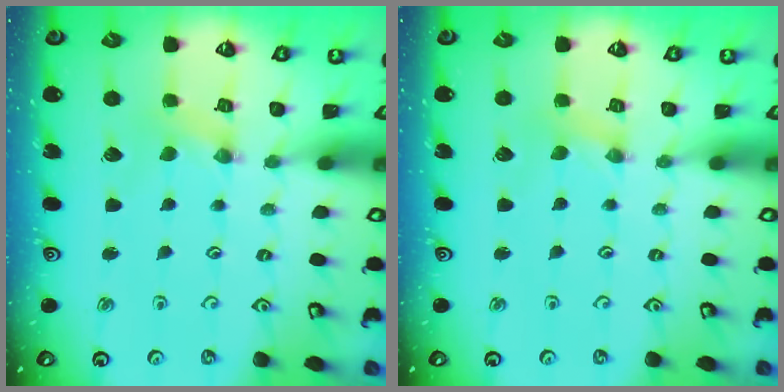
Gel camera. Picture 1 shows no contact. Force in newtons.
{"total": 0.0}